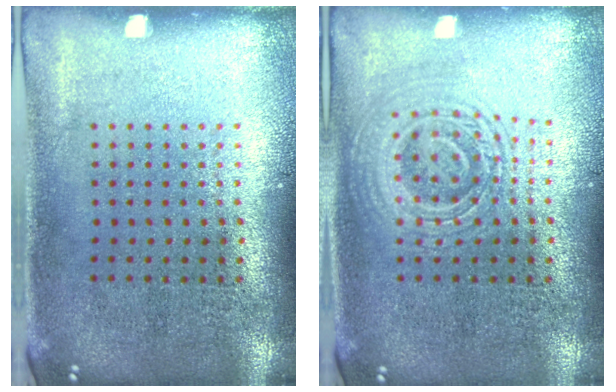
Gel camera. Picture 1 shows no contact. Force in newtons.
{"total": 2.9, "press": 2.8, "slide": 0.5}